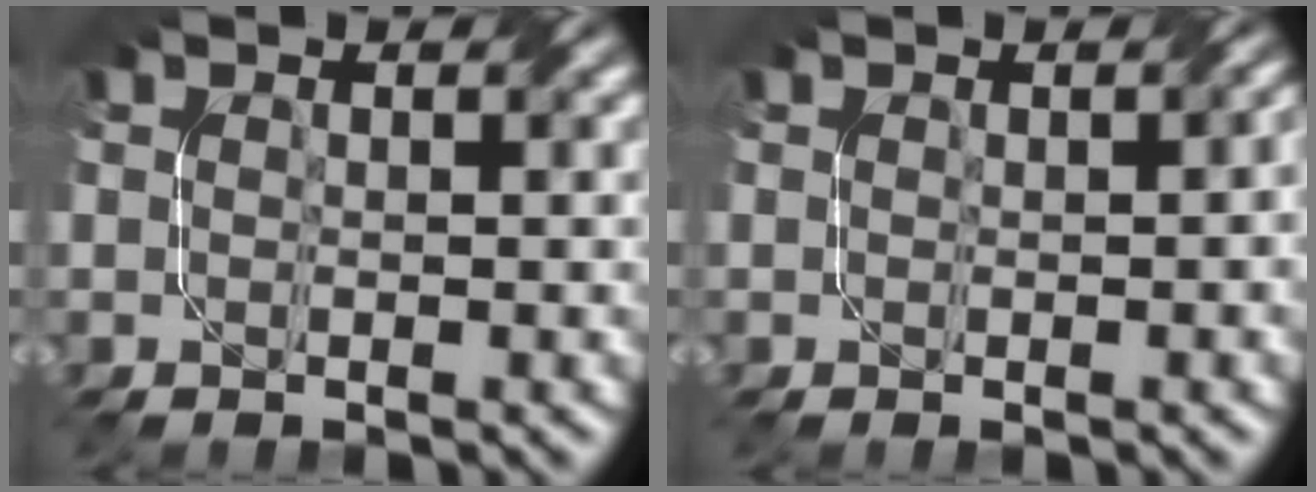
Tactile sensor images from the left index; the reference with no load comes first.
{"total": 1.3, "force": [-0.8, 0.2, 1.0], "torque": [-0.009, 0.003, -0.012]}